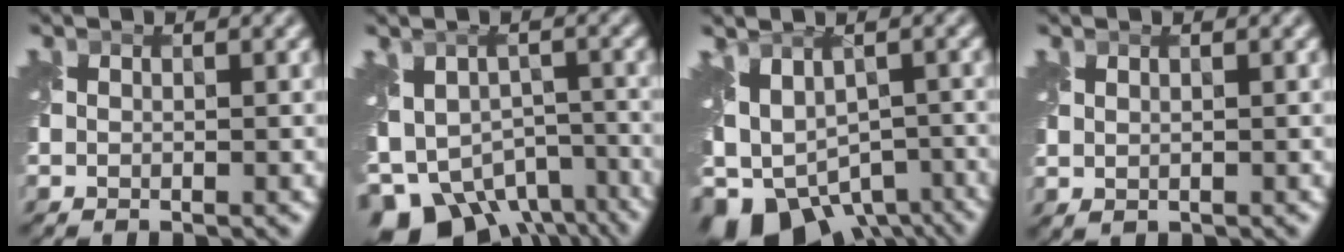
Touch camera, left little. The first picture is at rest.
{"total": 11.0, "force": [-7.3, 6.7, 4.8], "torque": [-0.091, -0.025, -0.097]}
{"total": 8.6, "force": [-5.1, 4.9, 4.9], "torque": [-0.080, -0.014, -0.062]}
{"total": 0.7, "force": [0.7, 0.1, -0.2], "torque": [0.001, 0.007, 0.018]}